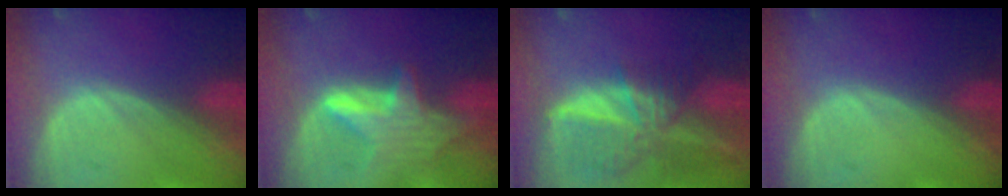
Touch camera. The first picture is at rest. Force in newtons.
{"total": 5.9, "press": 5.8, "slide": 0.8}
{"total": 9.3, "press": 8.1, "slide": 4.7}
{"total": 0.0}